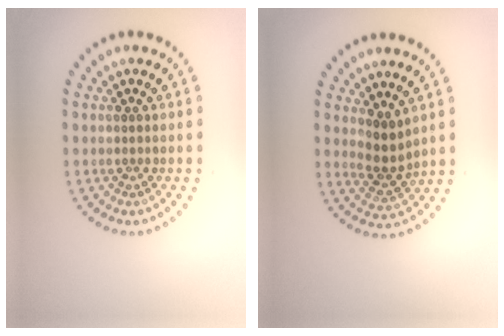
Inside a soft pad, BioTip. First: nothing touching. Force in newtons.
{"total": 2.6, "press": 2.1, "slide": 1.4}